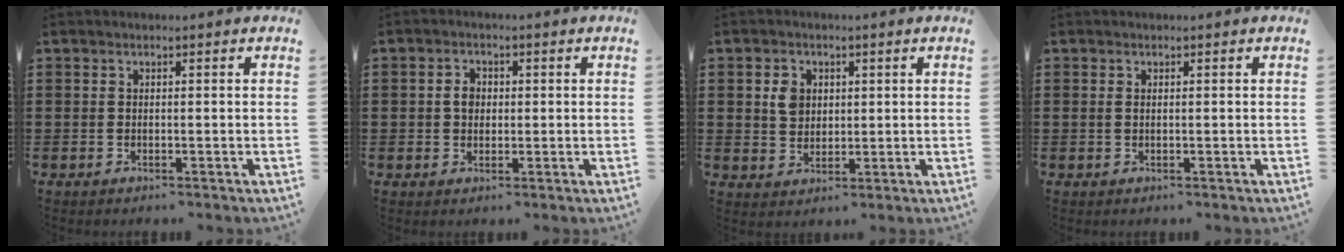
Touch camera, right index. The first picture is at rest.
{"total": 2.5, "force": [0.1, 1.9, 1.6], "torque": [-0.033, 0.010, -0.001]}
{"total": 3.6, "force": [0.9, 3.0, 1.8], "torque": [-0.046, 0.012, 0.015]}
{"total": 0.5, "force": [0.0, 0.1, 0.5], "torque": [-0.012, -0.001, 0.001]}